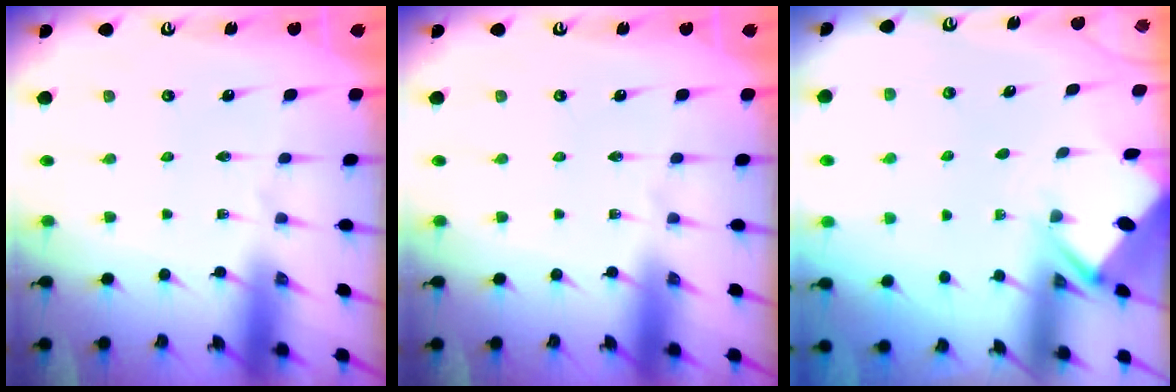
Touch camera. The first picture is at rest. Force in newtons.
{"total": 0.0}
{"total": 2.8, "press": 2.8, "slide": 0.2}